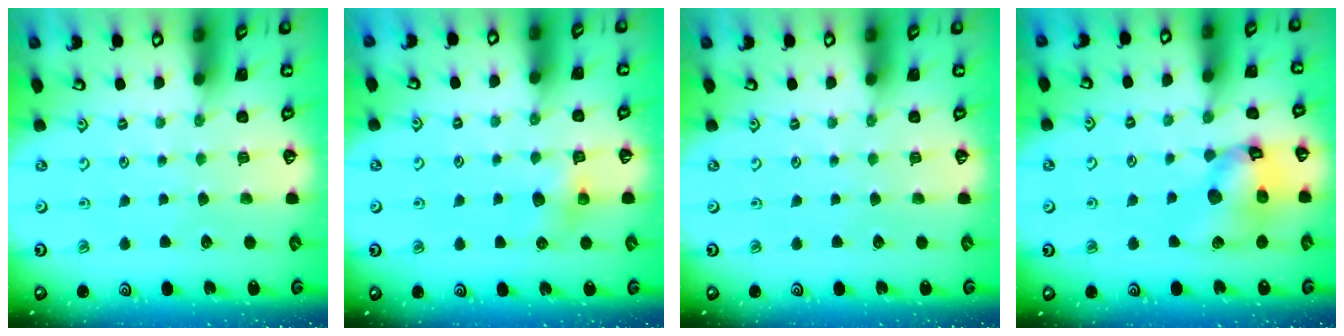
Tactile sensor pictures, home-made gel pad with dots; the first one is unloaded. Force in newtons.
{"total": 5.6, "press": 5.5, "slide": 0.4}
{"total": 0.0}
{"total": 14.1, "press": 14.0, "slide": 1.8}